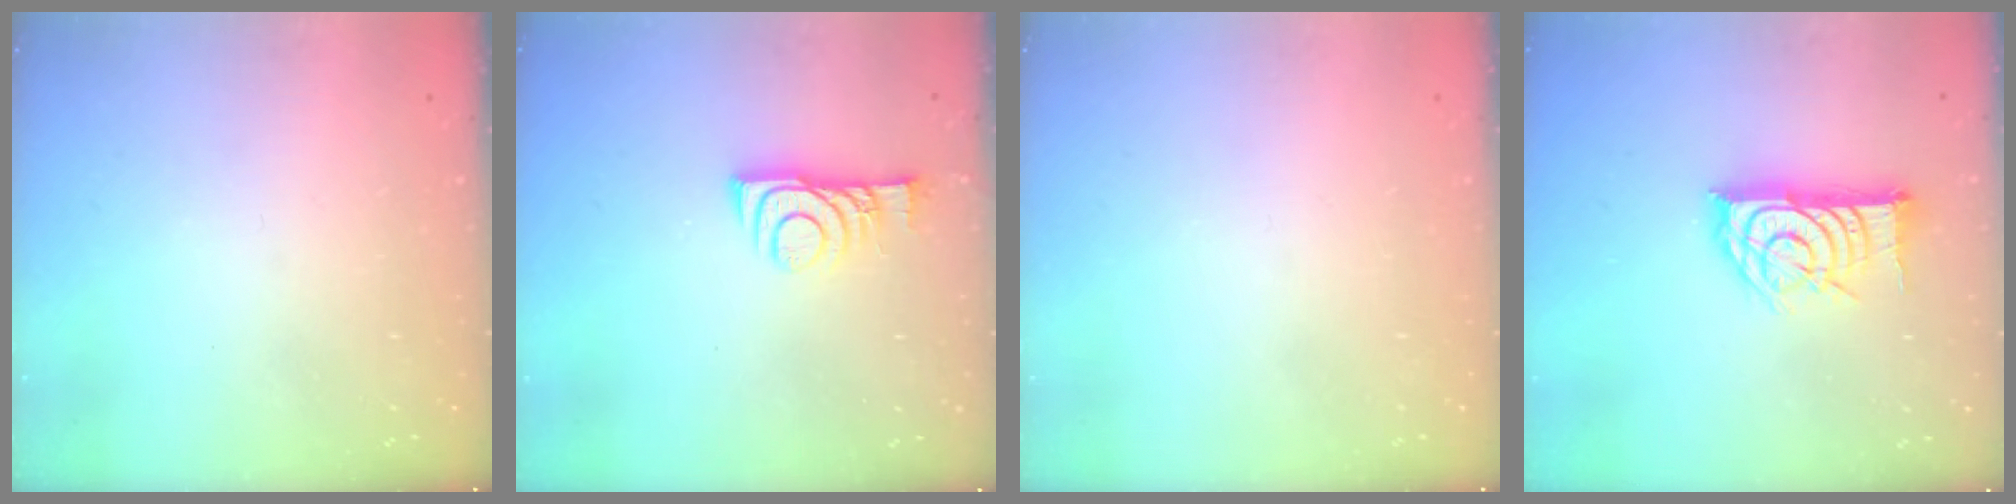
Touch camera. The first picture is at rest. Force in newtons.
{"total": 7.7, "press": 7.6, "slide": 0.9}
{"total": 1.6, "press": 1.6, "slide": 0.1}
{"total": 16.3, "press": 16.3, "slide": 0.4}